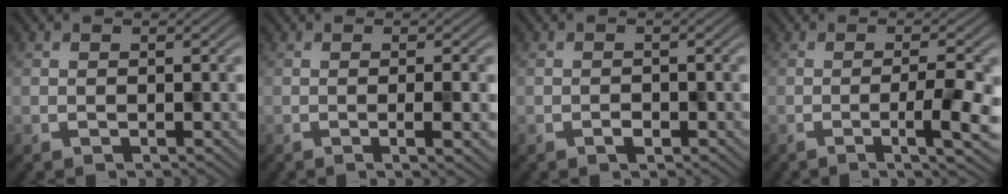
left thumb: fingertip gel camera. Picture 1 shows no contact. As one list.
[{"total": 3.1, "force": [-0.9, 0.3, 2.9], "torque": [-0.050, 0.007, -0.018]}, {"total": 1.1, "force": [-0.6, 0.7, 0.7], "torque": [-0.012, 0.001, -0.013]}, {"total": 5.0, "force": [-1.6, 0.5, 4.7], "torque": [-0.077, 0.007, -0.032]}]